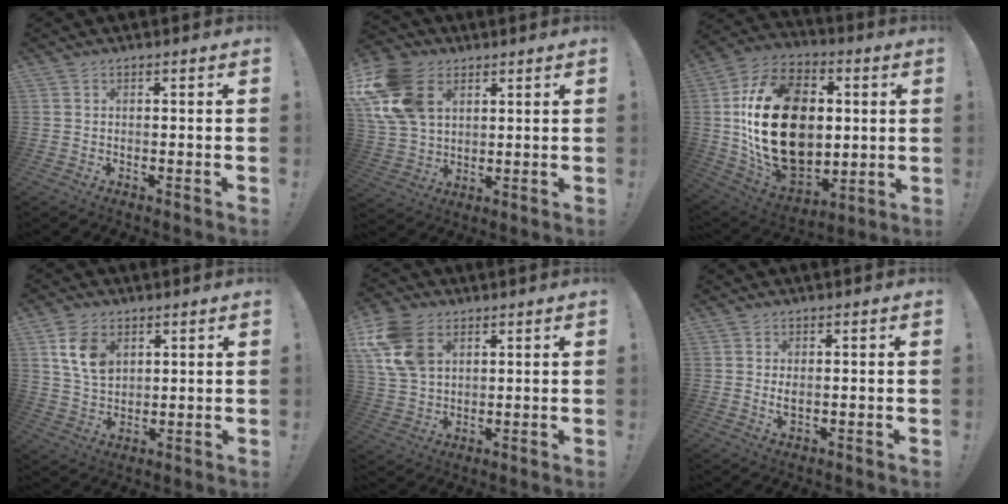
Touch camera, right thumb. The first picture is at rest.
{"total": 18.2, "force": [6.9, 13.0, 10.7], "torque": [-0.215, -0.023, 0.132]}
{"total": 30.3, "force": [2.2, 21.0, 21.8], "torque": [-0.411, -0.006, 0.067]}
{"total": 10.1, "force": [4.2, 7.1, 5.7], "torque": [-0.091, -0.006, 0.085]}
{"total": 14.7, "force": [5.9, 10.2, 8.7], "torque": [-0.176, -0.018, 0.117]}
{"total": 2.0, "force": [0.5, 0.9, 1.7], "torque": [-0.019, -0.005, 0.006]}